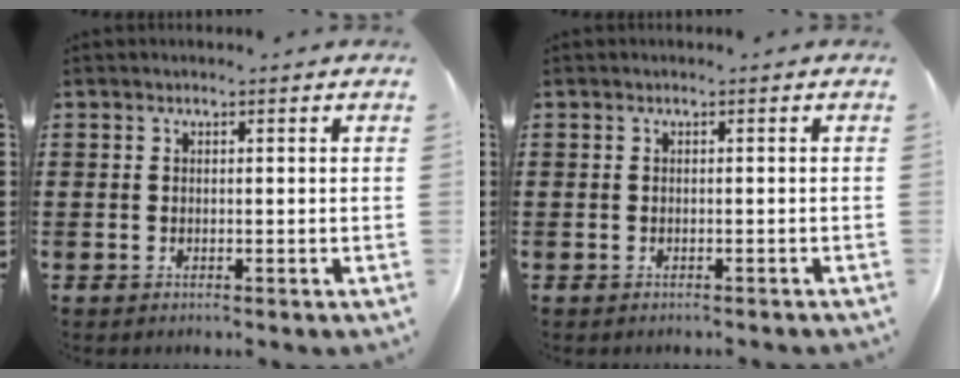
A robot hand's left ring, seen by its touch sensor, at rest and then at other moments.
{"total": 0.0}